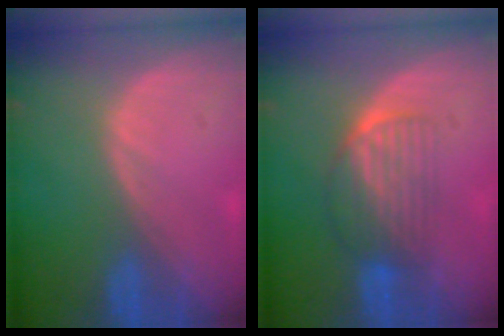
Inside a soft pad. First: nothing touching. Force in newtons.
{"total": 6.8, "press": 5.8, "slide": 3.4}